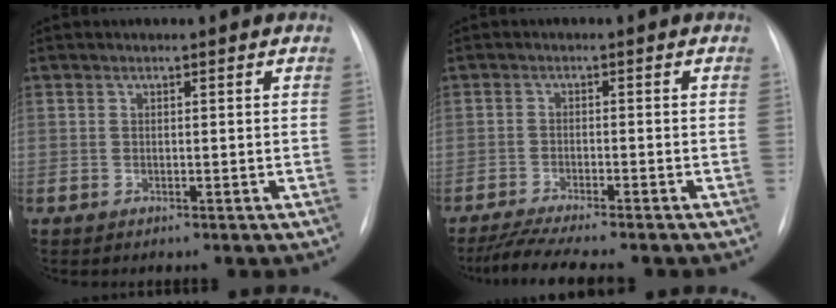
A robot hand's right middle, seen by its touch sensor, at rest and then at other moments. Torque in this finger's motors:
{"motor_torque": [0.57, -0.55, 0.07, 0.01]}